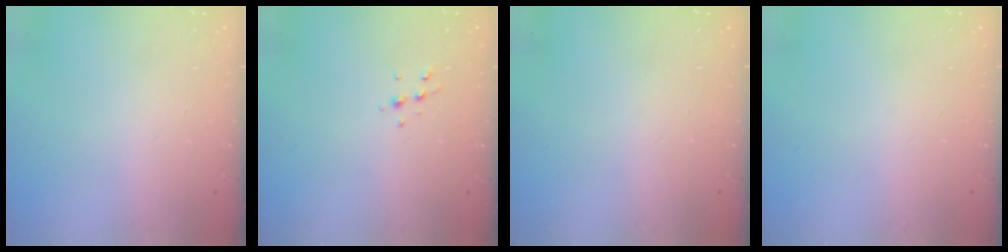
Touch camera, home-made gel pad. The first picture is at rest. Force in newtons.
{"total": 4.9, "press": 4.8, "slide": 1.1}
{"total": 0.0}
{"total": 0.0}